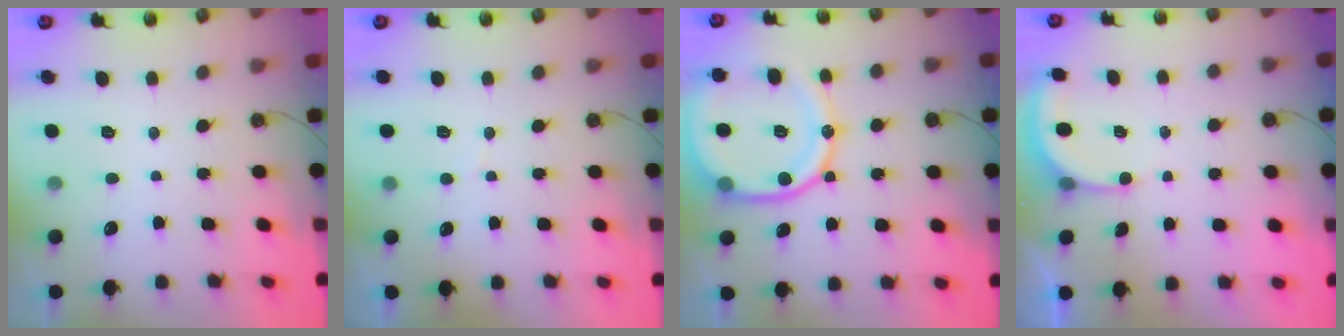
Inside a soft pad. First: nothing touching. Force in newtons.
{"total": 5.0, "press": 5.0, "slide": 0.3}
{"total": 18.5, "press": 18.4, "slide": 1.9}
{"total": 2.4, "press": 2.4, "slide": 0.5}